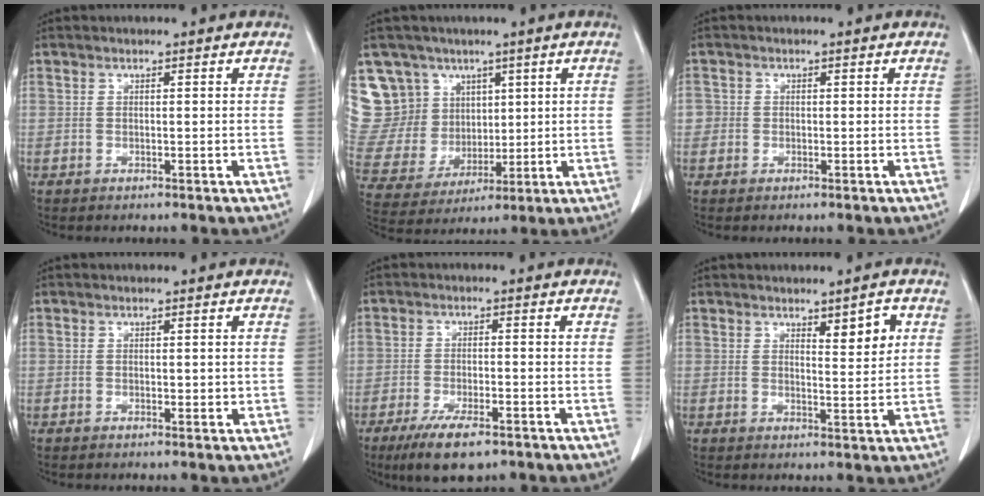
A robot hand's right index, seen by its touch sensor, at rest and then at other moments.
{"total": 15.3, "force": [8.3, 12.6, 2.7], "torque": [-0.093, 0.064, 0.191]}
{"total": 1.9, "force": [-0.1, 1.9, 0.2], "torque": [0.010, 0.006, -0.004]}
{"total": 1.1, "force": [0.1, 0.7, 0.8], "torque": [-0.008, -0.001, 0.004]}
{"total": 7.6, "force": [-4.9, 2.2, 5.4], "torque": [-0.096, -0.012, -0.080]}
{"total": 3.9, "force": [1.9, 1.0, 3.3], "torque": [-0.049, -0.006, 0.030]}